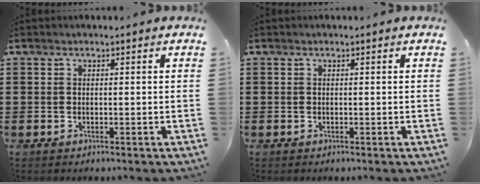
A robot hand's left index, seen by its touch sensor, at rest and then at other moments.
{"total": 0.0}